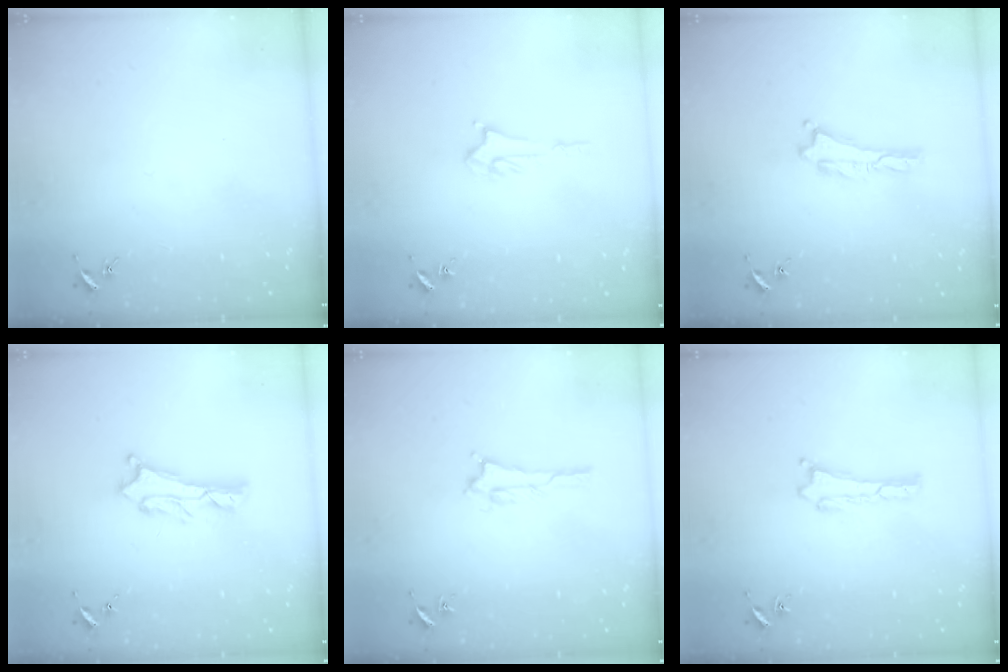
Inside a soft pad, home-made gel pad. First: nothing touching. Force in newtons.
{"total": 3.0, "press": 3.0, "slide": 0.3}
{"total": 0.0}
{"total": 2.0, "press": 2.0, "slide": 0.2}
{"total": 1.7, "press": 1.7, "slide": 0.2}
{"total": 0.0}